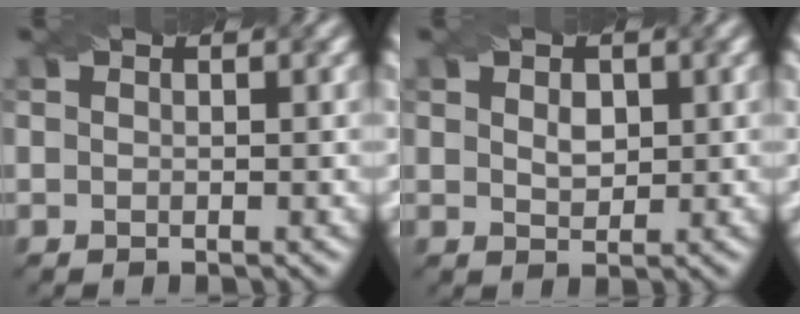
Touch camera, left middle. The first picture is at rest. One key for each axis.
{"total": 1.5, "fx": 0.5, "fy": 1.0, "fz": 1.0, "tx": -0.017, "ty": -0.001, "tz": 0.014}